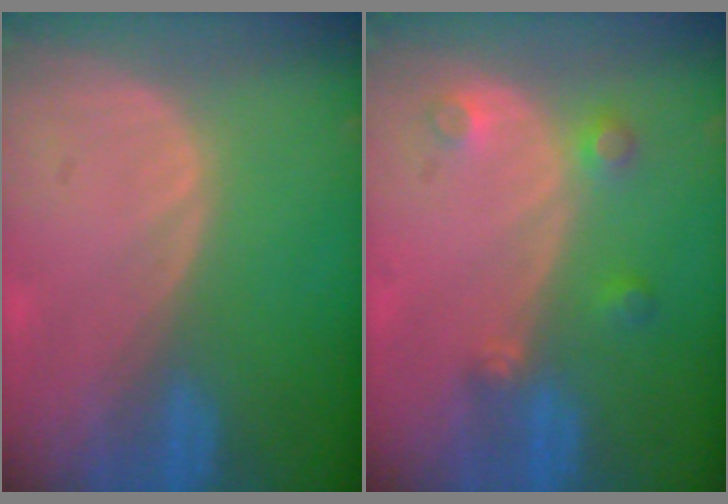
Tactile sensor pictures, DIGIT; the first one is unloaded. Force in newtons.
{"total": 3.4, "press": 3.1, "slide": 1.4}